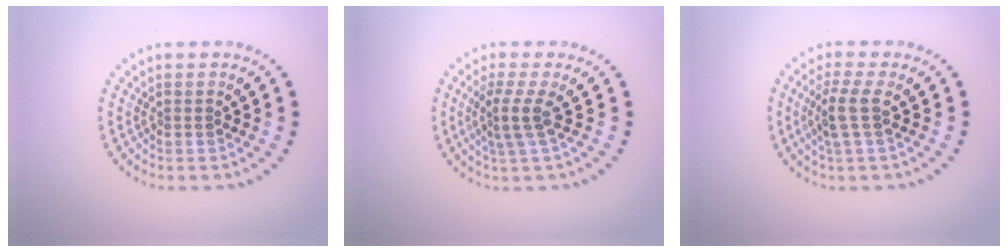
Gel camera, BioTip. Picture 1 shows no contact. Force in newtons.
{"total": 2.5, "press": 1.8, "slide": 1.7}
{"total": 2.5, "press": 2.0, "slide": 1.6}